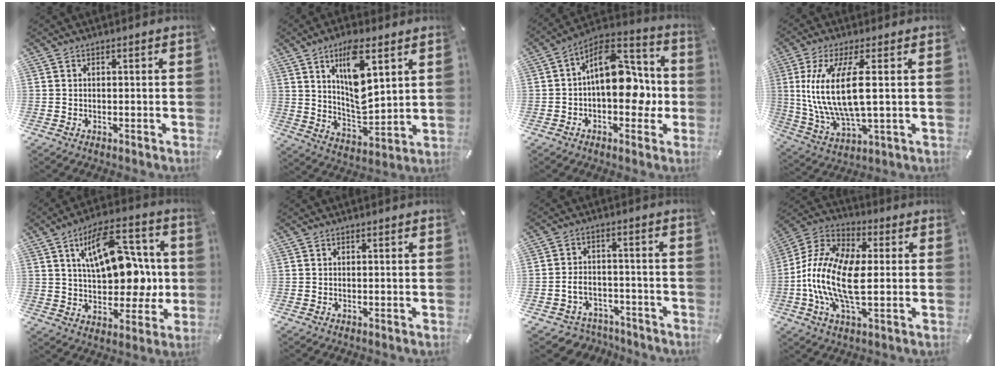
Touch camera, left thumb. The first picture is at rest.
{"total": 13.0, "force": [6.7, 5.4, 9.8], "torque": [-0.169, -0.027, 0.114]}
{"total": 16.2, "force": [0.0, 10.4, 12.4], "torque": [-0.176, -0.004, -0.003]}
{"total": 14.6, "force": [2.2, 4.8, 13.6], "torque": [-0.312, -0.021, 0.030]}
{"total": 17.6, "force": [4.2, 10.3, 13.6], "torque": [-0.208, -0.007, 0.072]}
{"total": 0.0}
{"total": 5.9, "force": [-2.2, 5.0, 2.2], "torque": [-0.048, 0.016, -0.039]}
{"total": 15.5, "force": [-2.6, 7.6, 13.3], "torque": [-0.298, -0.007, -0.052]}